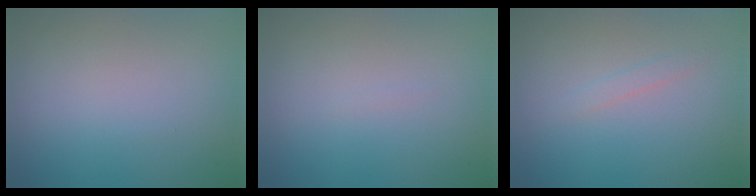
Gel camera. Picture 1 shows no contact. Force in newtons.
{"total": 0.0}
{"total": 0.8, "press": 0.8, "slide": 0.1}